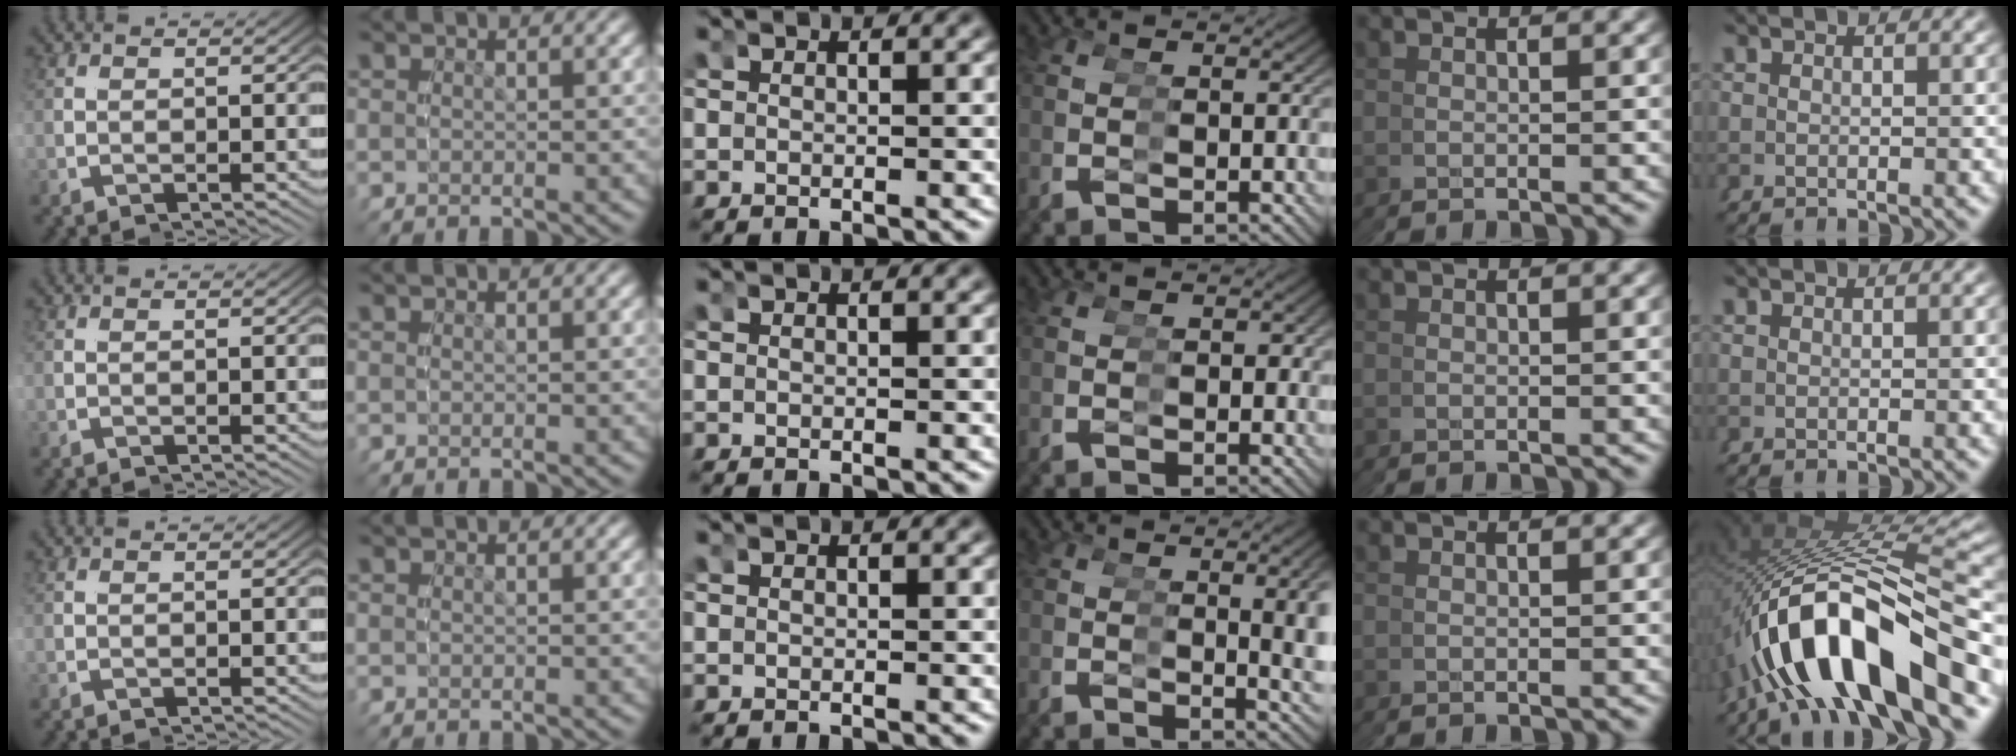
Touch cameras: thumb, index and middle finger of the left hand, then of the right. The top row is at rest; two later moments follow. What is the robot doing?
{"motion": "grasp_and_lifting", "object": "cup"}